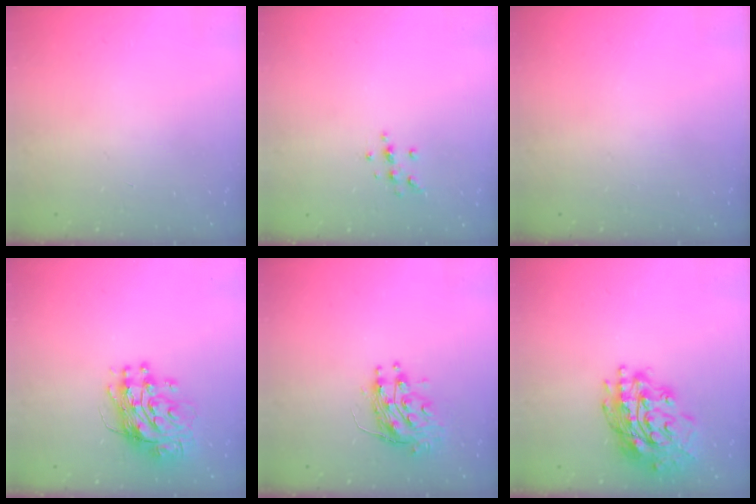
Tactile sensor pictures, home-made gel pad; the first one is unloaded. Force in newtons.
{"total": 5.6, "press": 5.6, "slide": 0.6}
{"total": 0.0}
{"total": 11.6, "press": 11.6, "slide": 1.2}
{"total": 10.9, "press": 10.8, "slide": 0.8}
{"total": 20.0, "press": 19.9, "slide": 2.0}